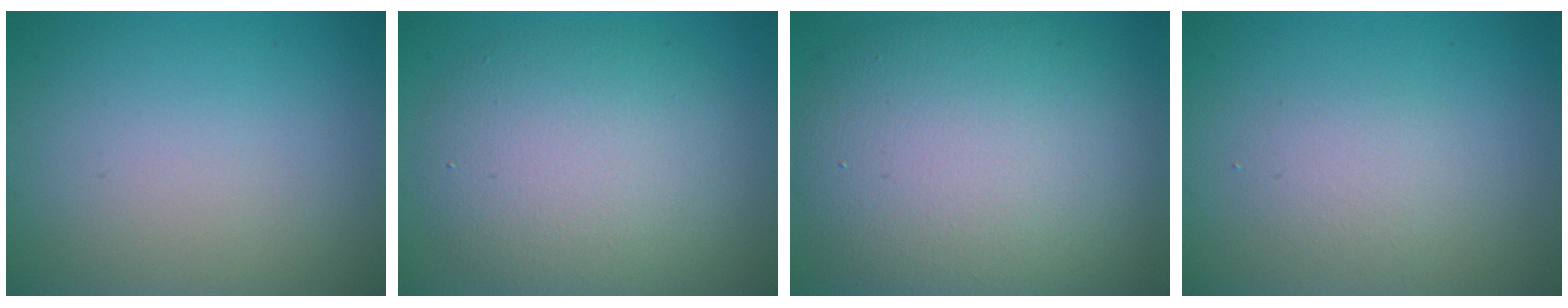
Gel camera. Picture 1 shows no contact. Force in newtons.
{"total": 7.2, "press": 7.1, "slide": 0.5}
{"total": 11.8, "press": 11.7, "slide": 1.0}
{"total": 1.7, "press": 1.7, "slide": 0.2}